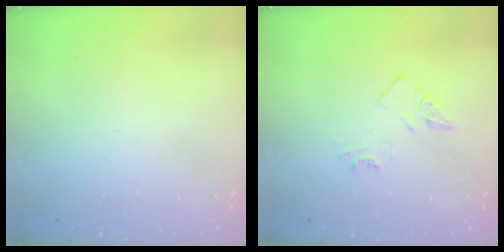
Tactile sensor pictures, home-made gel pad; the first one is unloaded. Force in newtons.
{"total": 5.5, "press": 5.4, "slide": 0.7}